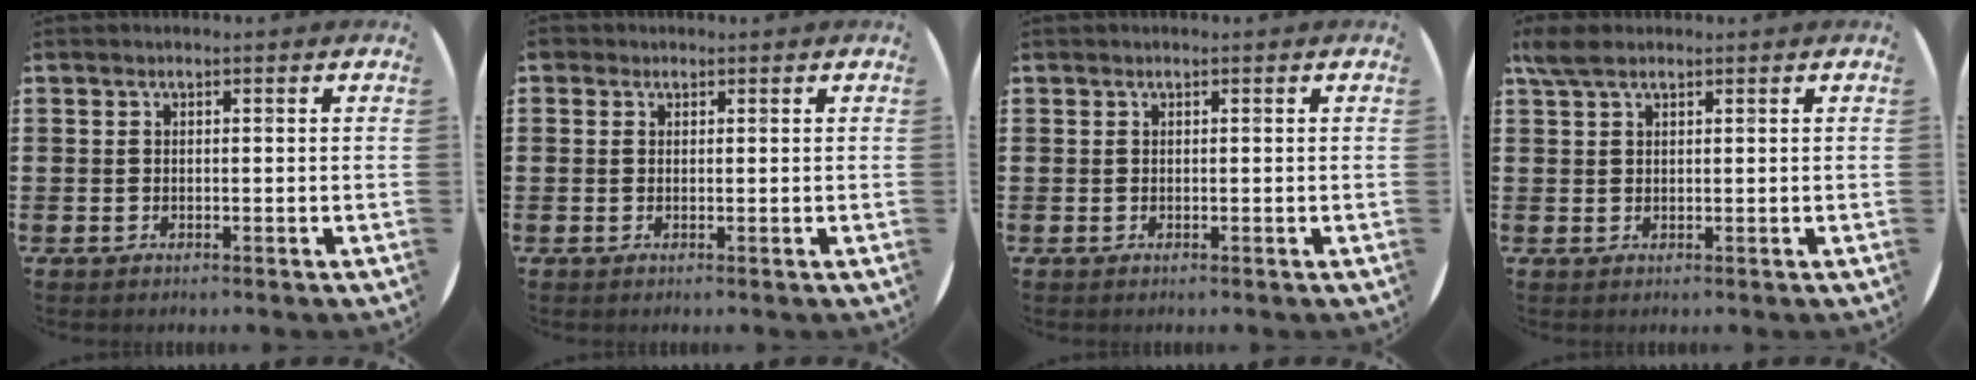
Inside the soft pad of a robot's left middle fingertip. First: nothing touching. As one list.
[{"total": 0.7, "force": [0.5, 0.5, 0.0], "torque": [0.001, 0.005, 0.009]}, {"total": 0.0}, {"total": 2.6, "force": [1.9, 1.0, 1.4], "torque": [-0.031, 0.007, 0.034]}]